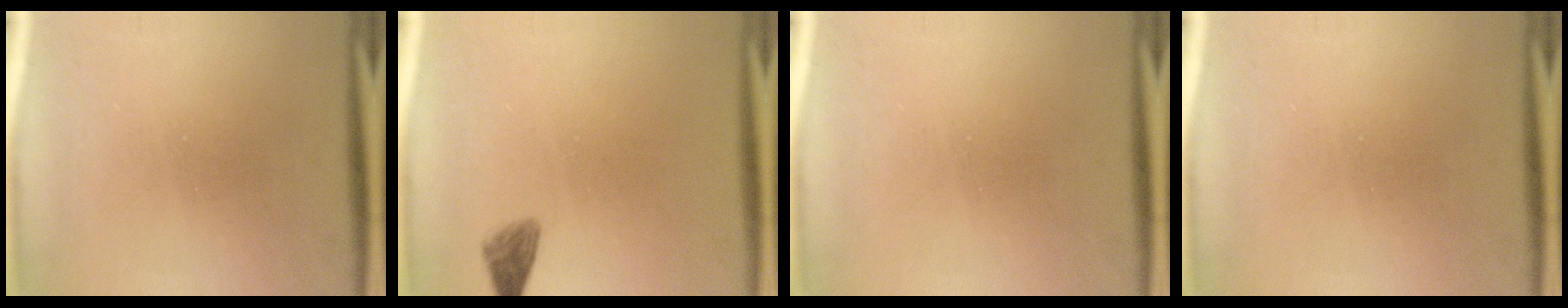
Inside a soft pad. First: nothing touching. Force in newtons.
{"total": 1.9}
{"total": 0.0}
{"total": 0.0}